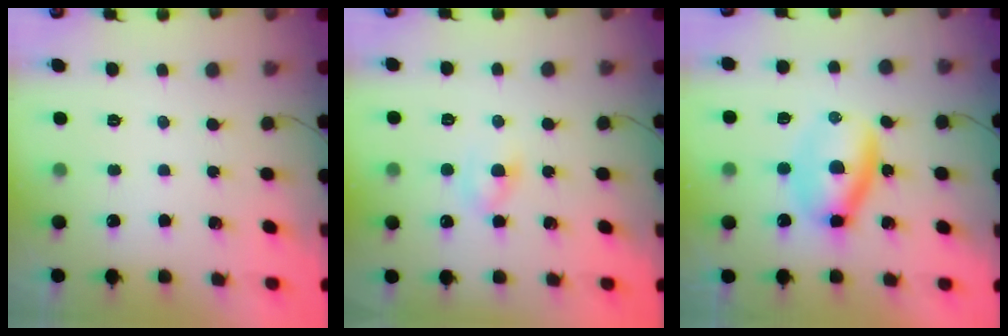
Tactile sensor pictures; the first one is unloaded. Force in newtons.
{"total": 2.2, "press": 2.1, "slide": 0.9}
{"total": 7.3, "press": 7.2, "slide": 1.2}